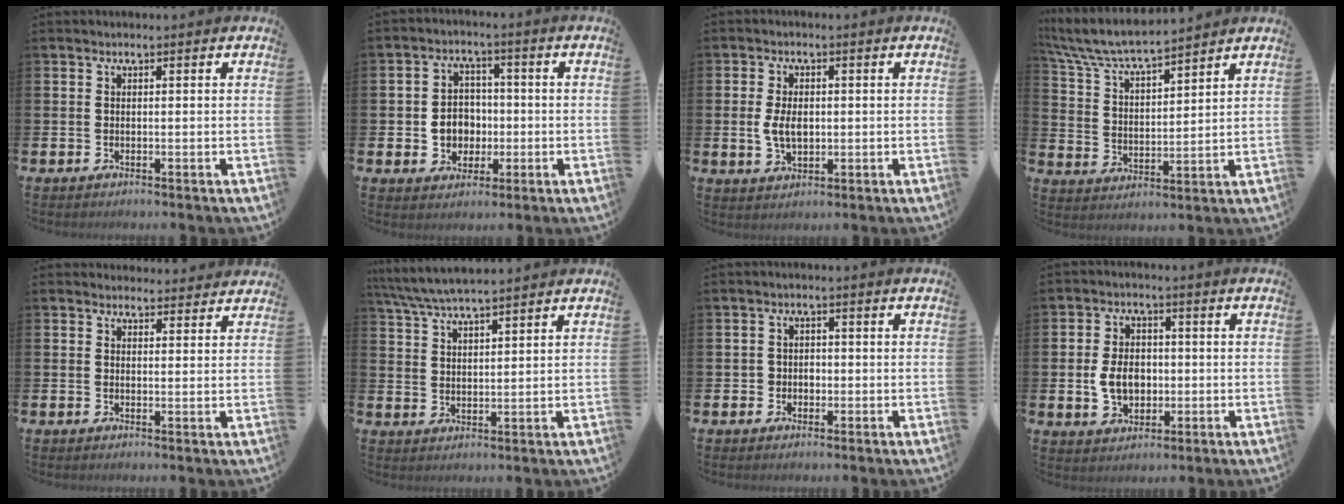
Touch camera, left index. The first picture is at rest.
{"total": 4.9, "force": [-0.5, 4.5, 1.8], "torque": [-0.038, 0.009, -0.015]}
{"total": 4.4, "force": [0.1, 2.7, 3.5], "torque": [-0.064, 0.002, -0.004]}
{"total": 7.4, "force": [7.0, 0.7, 2.3], "torque": [-0.075, -0.043, 0.123]}
{"total": 2.3, "force": [2.2, 0.7, -0.2], "torque": [0.007, -0.011, 0.039]}
{"total": 5.7, "force": [5.4, 0.5, 1.7], "torque": [-0.054, -0.017, 0.098]}
{"total": 1.9, "force": [-0.4, 1.8, 0.4], "torque": [0.000, 0.001, -0.015]}
{"total": 5.7, "force": [-0.5, 4.2, 3.8], "torque": [-0.073, 0.006, -0.016]}